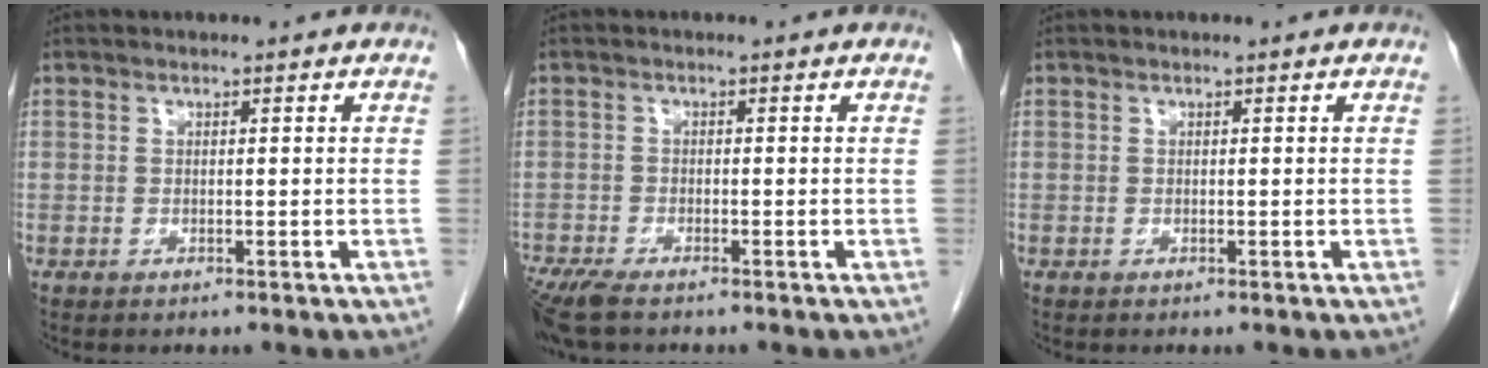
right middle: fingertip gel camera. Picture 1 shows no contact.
{"total": 5.5, "force": [-4.4, 0.9, 3.1], "torque": [-0.064, -0.016, -0.080]}
{"total": 0.0}